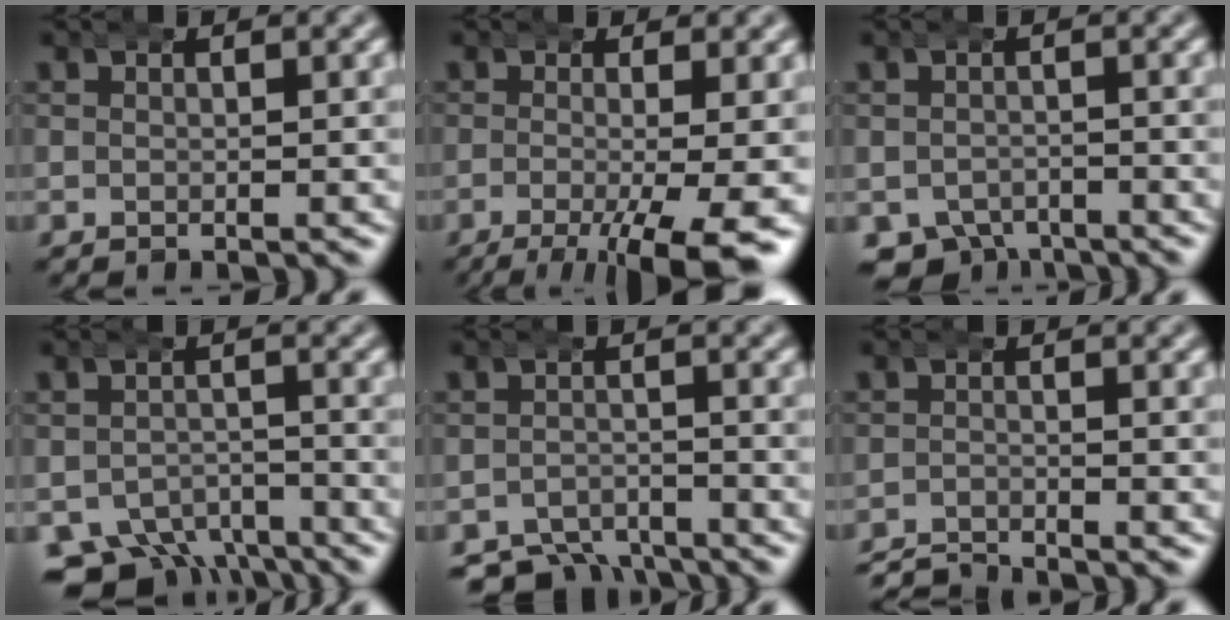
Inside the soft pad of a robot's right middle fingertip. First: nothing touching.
{"total": 8.2, "force": [-4.3, 2.6, 6.4], "torque": [-0.089, -0.029, -0.056]}
{"total": 5.8, "force": [-4.1, 3.7, 1.6], "torque": [-0.031, -0.030, -0.055]}
{"total": 7.5, "force": [-5.2, 4.7, 2.6], "torque": [-0.050, -0.041, -0.077]}
{"total": 6.2, "force": [-5.2, 2.9, 1.5], "torque": [-0.013, -0.027, -0.081]}
{"total": 3.0, "force": [-3.0, 0.5, 0.1], "torque": [-0.007, -0.013, -0.052]}